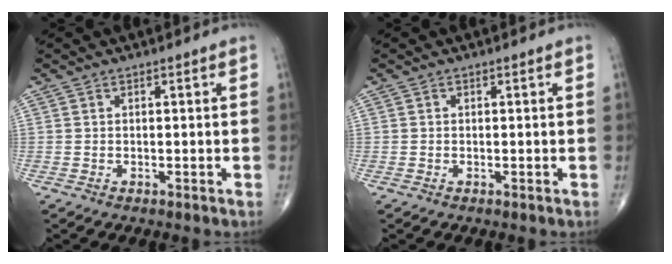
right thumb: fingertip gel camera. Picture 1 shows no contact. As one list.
[{"total": 0.0}]